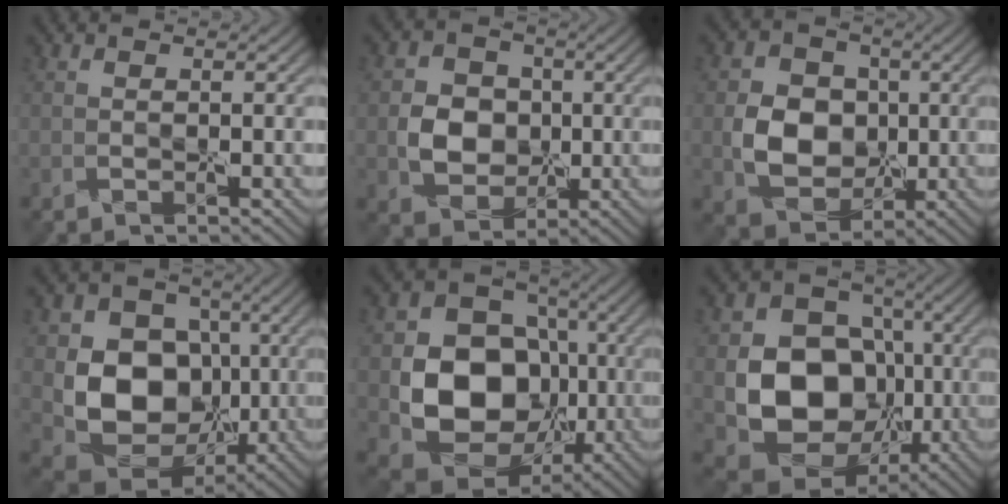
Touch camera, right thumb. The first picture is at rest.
{"total": 4.6, "force": [0.0, 4.2, 1.9], "torque": [-0.039, 0.007, -0.014]}
{"total": 6.1, "force": [0.1, 5.3, 3.0], "torque": [-0.066, 0.004, -0.010]}
{"total": 10.0, "force": [0.0, 8.5, 5.2], "torque": [-0.099, -0.011, -0.008]}
{"total": 11.9, "force": [-1.3, 9.9, 6.4], "torque": [-0.106, -0.013, -0.032]}
{"total": 11.8, "force": [-1.4, 9.8, 6.4], "torque": [-0.109, -0.013, -0.031]}